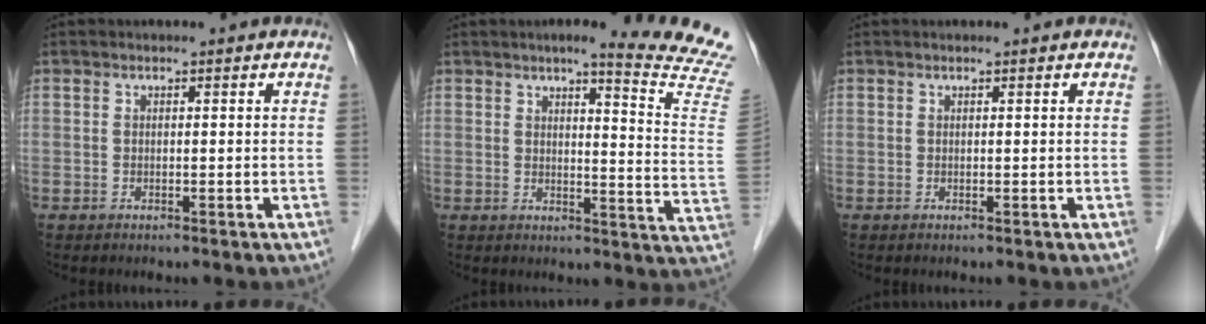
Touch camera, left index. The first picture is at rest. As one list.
[{"total": 14.7, "force": [13.2, -1.5, 6.1], "torque": [-0.079, -0.097, 0.135]}, {"total": 0.6, "force": [0.6, 0.0, 0.2], "torque": [-0.008, 0.009, 0.010]}]